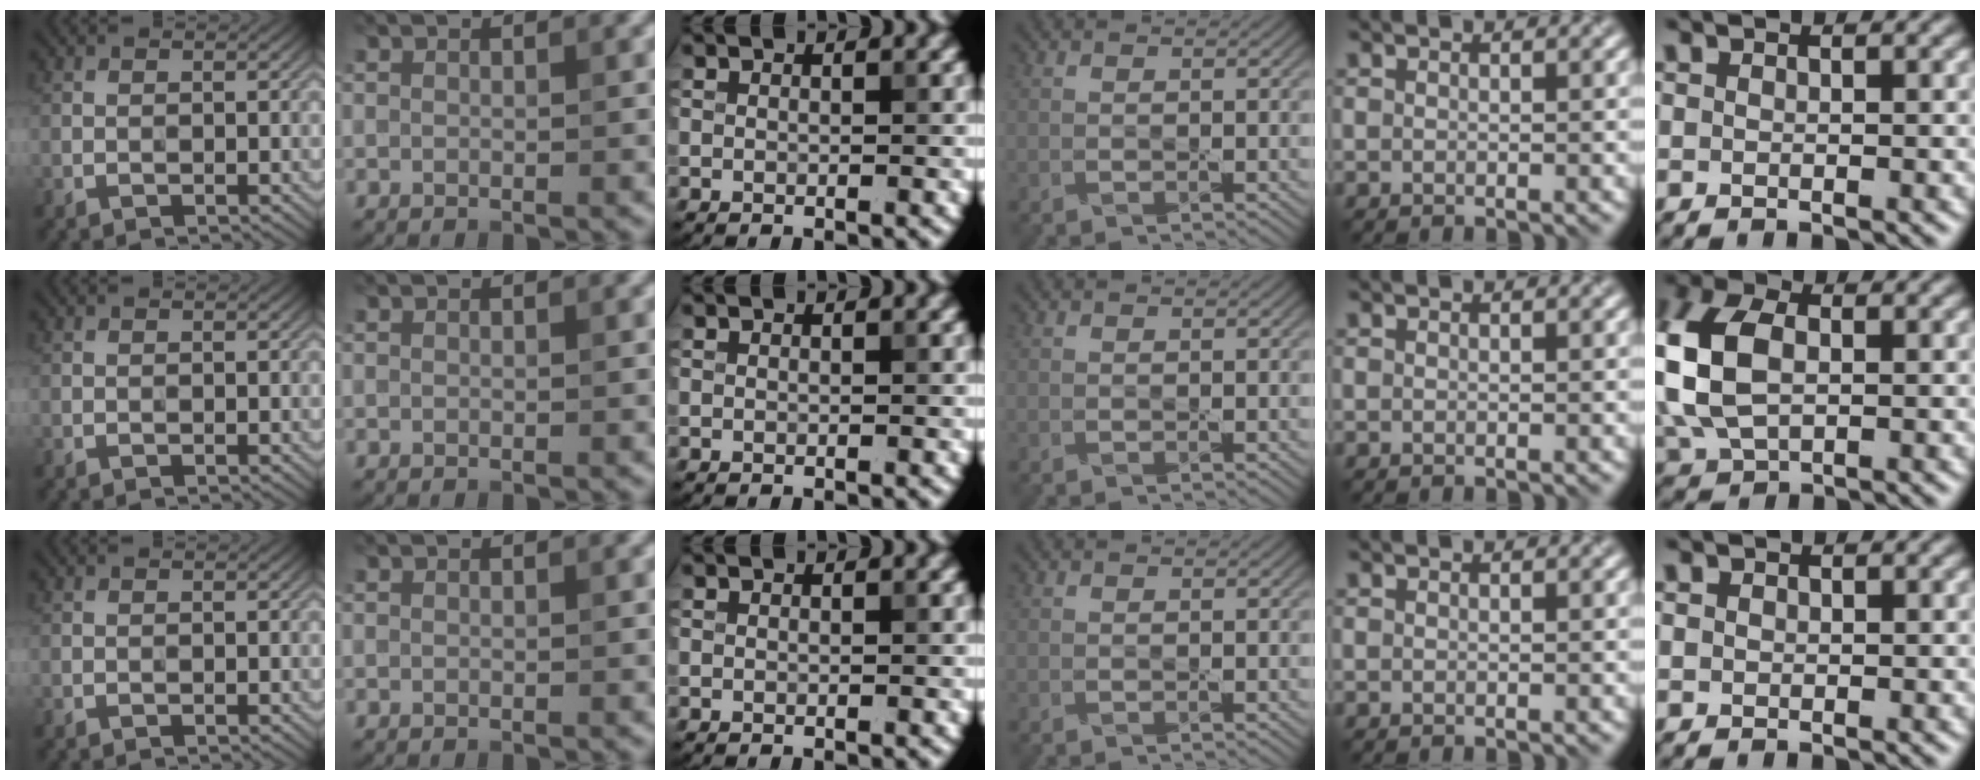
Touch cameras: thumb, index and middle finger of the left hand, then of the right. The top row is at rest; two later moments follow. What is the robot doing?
{"motion": "press", "object": "button"}